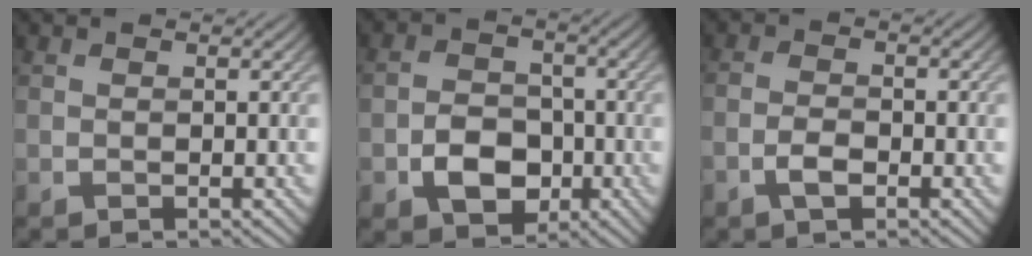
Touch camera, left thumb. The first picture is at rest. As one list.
[{"total": 5.9, "force": [-2.2, 4.4, 3.3], "torque": [-0.060, -0.003, -0.043]}, {"total": 2.6, "force": [-1.4, 1.1, 1.8], "torque": [-0.039, 0.002, -0.034]}]